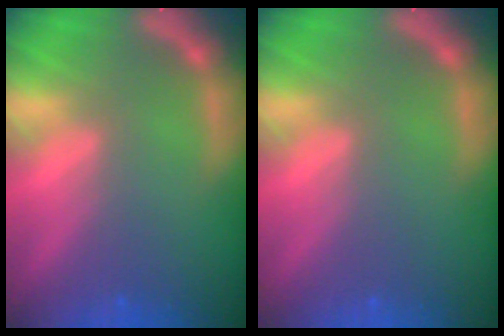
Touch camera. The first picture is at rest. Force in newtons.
{"total": 0.0}